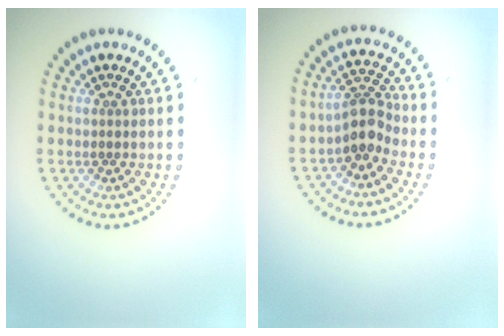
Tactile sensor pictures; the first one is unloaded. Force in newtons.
{"total": 2.9, "press": 2.2, "slide": 1.8}